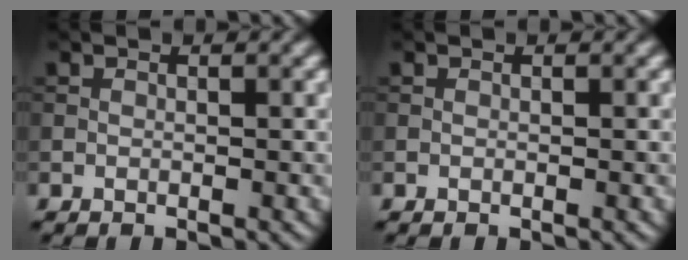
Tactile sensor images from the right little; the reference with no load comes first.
{"total": 0.0}